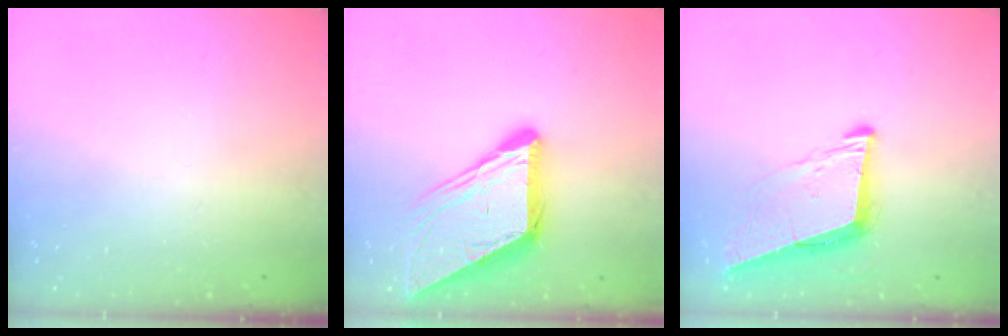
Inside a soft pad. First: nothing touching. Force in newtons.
{"total": 12.0, "press": 12.0, "slide": 1.2}
{"total": 9.1, "press": 8.3, "slide": 3.7}